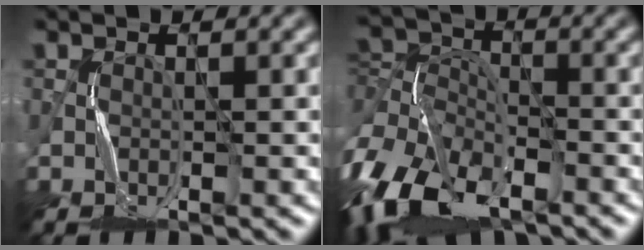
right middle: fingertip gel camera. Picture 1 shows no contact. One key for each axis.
{"total": 9.5, "fx": -5.6, "fy": 5.4, "fz": 5.4, "tx": -0.107, "ty": -0.005, "tz": -0.123}